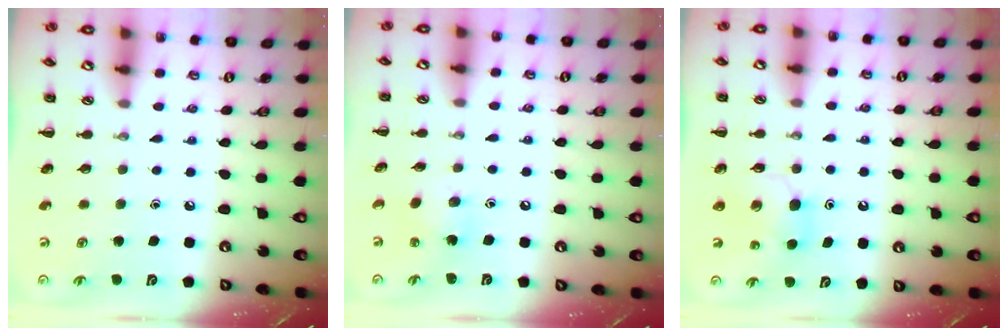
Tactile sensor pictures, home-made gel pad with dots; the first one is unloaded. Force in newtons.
{"total": 6.6, "press": 6.4, "slide": 1.6}
{"total": 5.8, "press": 5.7, "slide": 1.1}